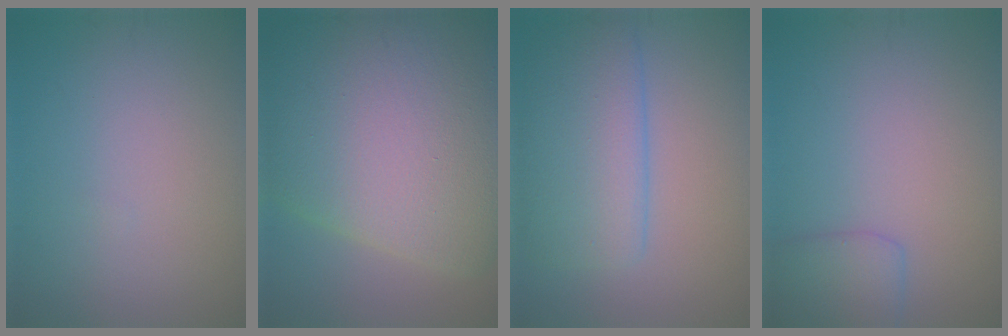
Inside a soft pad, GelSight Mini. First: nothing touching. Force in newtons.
{"total": 17.0, "press": 17.0, "slide": 0.3}
{"total": 6.0, "press": 6.0, "slide": 0.3}
{"total": 2.4, "press": 2.4, "slide": 0.1}